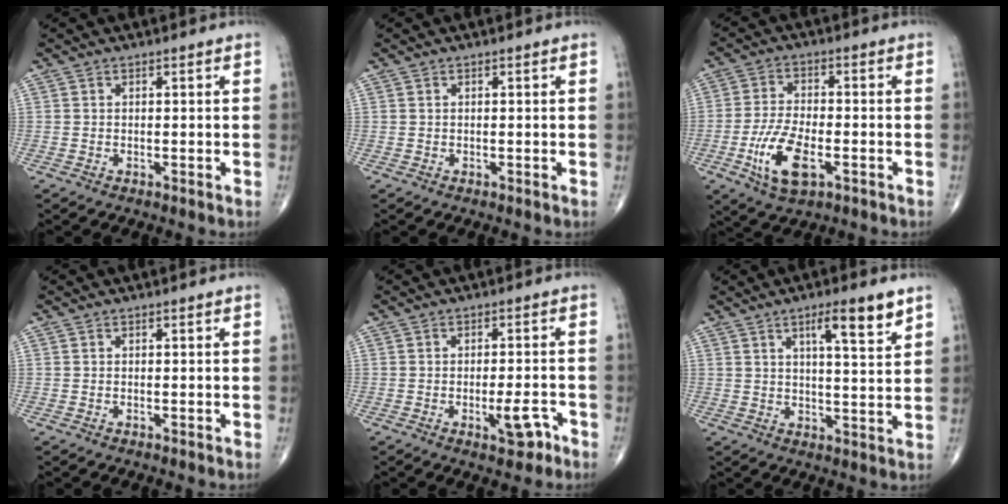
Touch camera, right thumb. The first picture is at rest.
{"total": 0.0}
{"total": 10.5, "force": [-3.7, 4.6, 8.6], "torque": [-0.175, 0.007, -0.067]}
{"total": 0.0}
{"total": 4.7, "force": [-2.4, 1.7, 3.7], "torque": [-0.045, 0.013, -0.030]}
{"total": 8.2, "force": [4.7, 1.2, 6.6], "torque": [-0.099, -0.026, 0.074]}